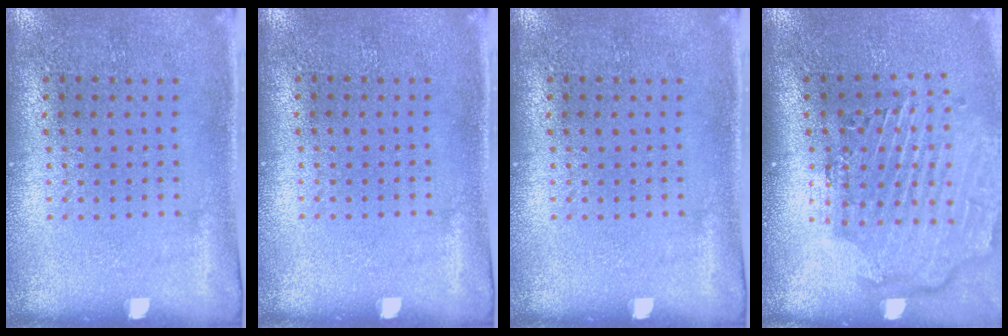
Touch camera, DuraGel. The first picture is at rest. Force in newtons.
{"total": 0.0}
{"total": 0.0}
{"total": 2.8, "press": 2.3, "slide": 1.7}